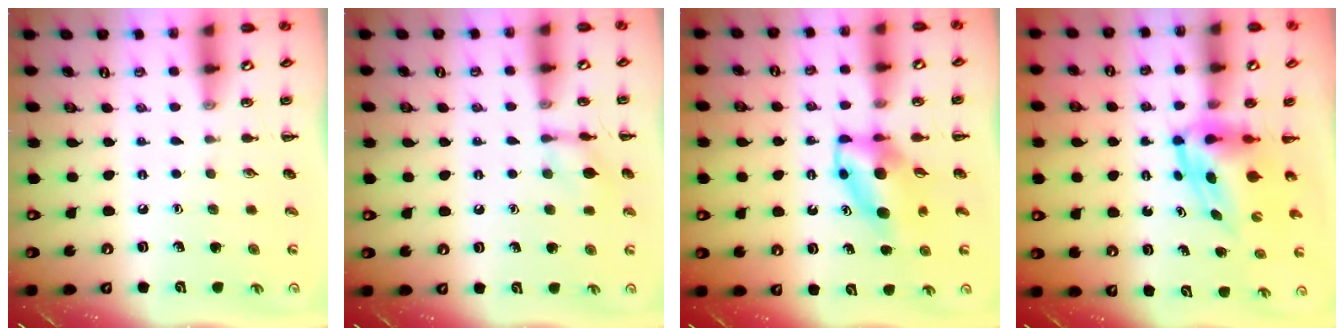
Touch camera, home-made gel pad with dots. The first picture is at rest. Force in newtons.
{"total": 8.3, "press": 8.2, "slide": 1.1}
{"total": 5.8, "press": 5.7, "slide": 1.4}
{"total": 4.5, "press": 4.4, "slide": 0.7}